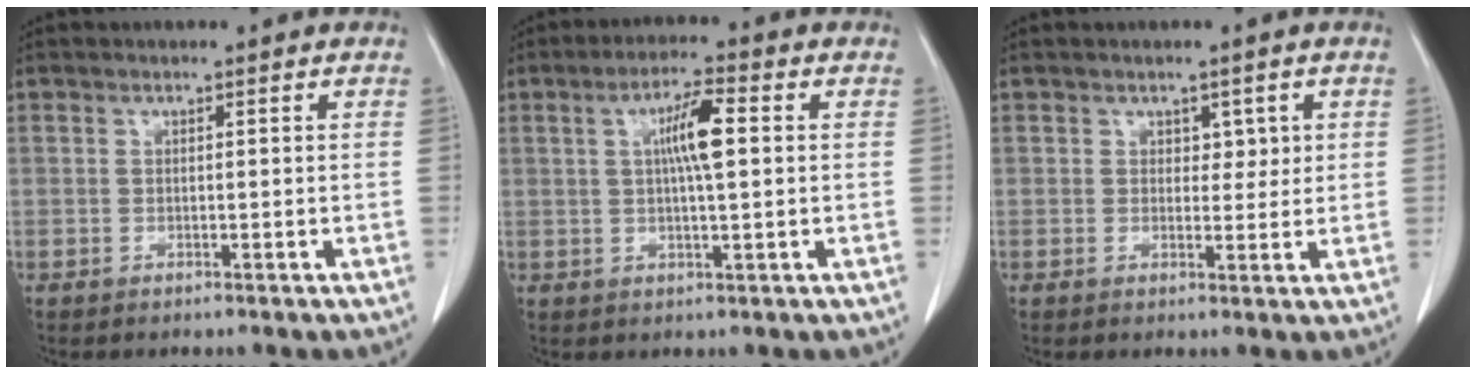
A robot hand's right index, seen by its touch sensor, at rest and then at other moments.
{"total": 6.5, "force": [1.2, 0.8, 6.3], "torque": [-0.112, 0.008, 0.020]}
{"total": 2.4, "force": [1.0, 1.6, 1.5], "torque": [-0.010, -0.002, 0.012]}